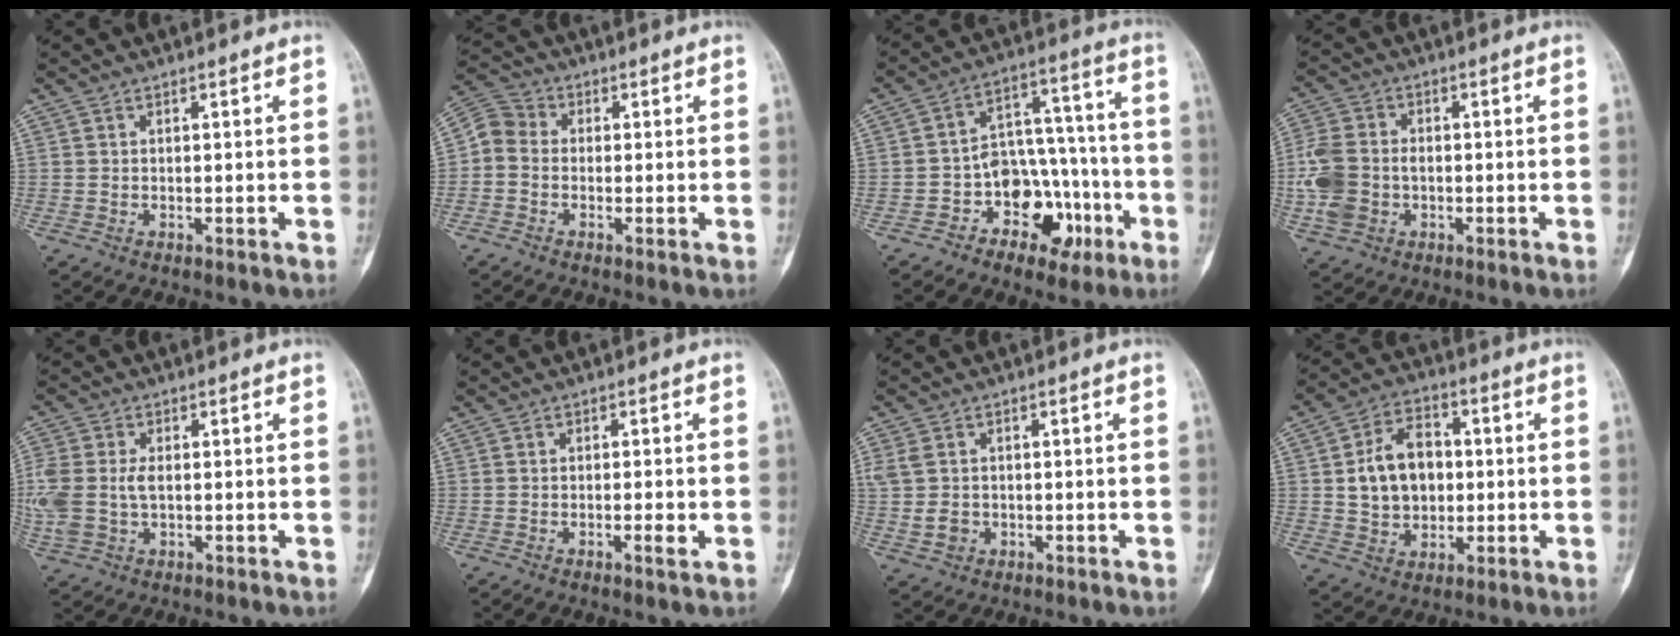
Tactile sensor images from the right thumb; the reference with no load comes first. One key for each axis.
{"total": 5.4, "fx": -0.6, "fy": 4.5, "fz": 2.9, "tx": -0.045, "ty": 0.016, "tz": -0.030}
{"total": 13.8, "fx": -5.7, "fy": 9.6, "fz": 8.1, "tx": -0.069, "ty": 0.064, "tz": -0.086}
{"total": 9.0, "fx": -1.4, "fy": 6.8, "fz": 5.6, "tx": -0.127, "ty": 0.007, "tz": -0.033}
{"total": 10.9, "fx": -0.2, "fy": 7.2, "fz": 8.1, "tx": -0.228, "ty": 0.004, "tz": 0.003}
{"total": 2.2, "fx": -0.7, "fy": 0.4, "fz": 2.0, "tx": -0.036, "ty": -0.001, "tz": -0.012}
{"total": 4.9, "fx": 0.0, "fy": 4.0, "fz": 2.8, "tx": -0.052, "ty": 0.003, "tz": 0.008}
{"total": 12.2, "fx": 0.8, "fy": 9.0, "fz": 8.1, "tx": -0.107, "ty": 0.012, "tz": 0.014}